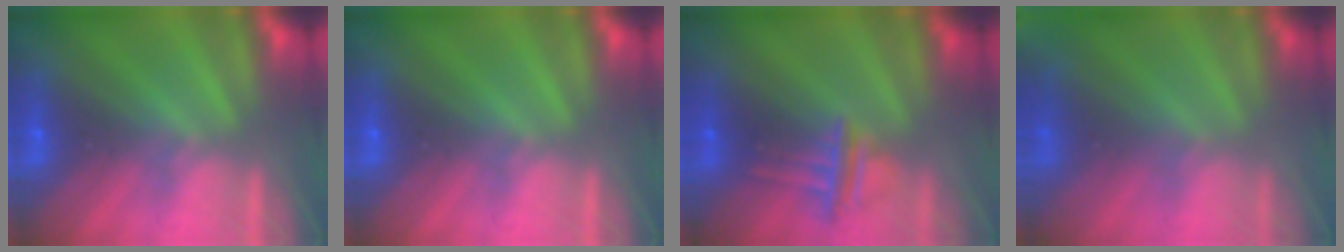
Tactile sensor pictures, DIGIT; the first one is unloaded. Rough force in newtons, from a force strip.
{"total": 0.0}
{"total": 2.8}
{"total": 10.1}